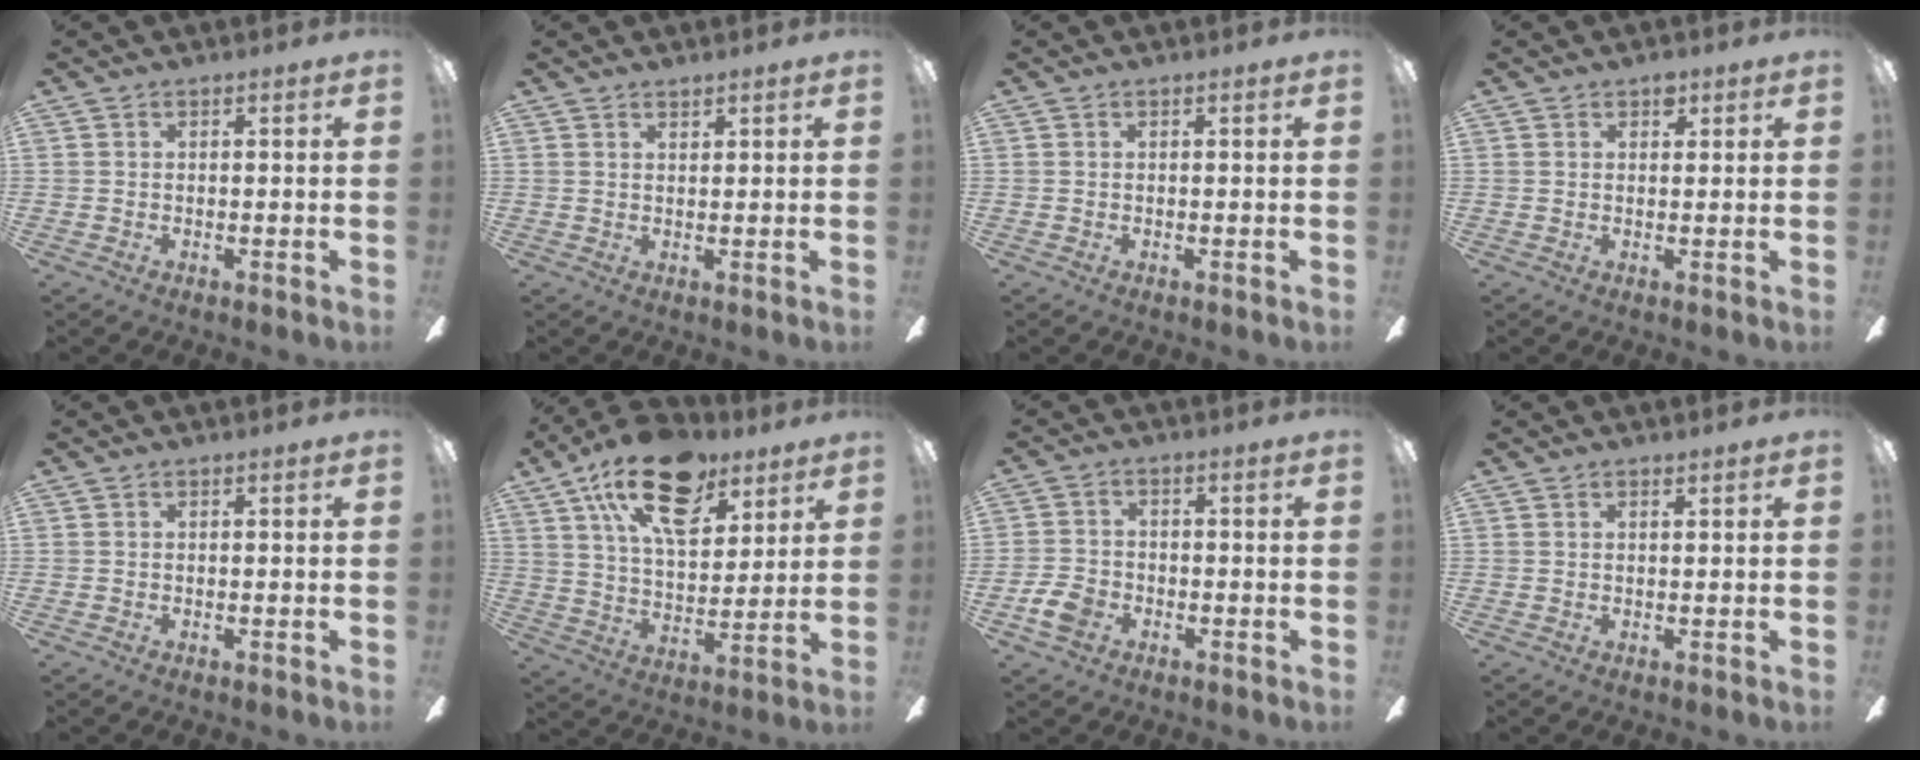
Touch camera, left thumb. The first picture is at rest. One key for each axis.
{"total": 1.2, "fx": 1.1, "fy": 0.3, "fz": 0.3, "tx": -0.006, "ty": -0.001, "tz": 0.021}
{"total": 0.0}
{"total": 2.4, "fx": 1.4, "fy": 1.5, "fz": 1.1, "tx": 0.000, "ty": -0.005, "tz": 0.020}
{"total": 0.0}
{"total": 21.1, "fx": 12.2, "fy": 10.9, "fz": 13.2, "tx": -0.213, "ty": -0.052, "tz": 0.212}
{"total": 5.8, "fx": -2.7, "fy": 4.1, "fz": 2.9, "tx": -0.069, "ty": 0.011, "tz": -0.052}
{"total": 0.8, "fx": 0.6, "fy": 0.2, "fz": 0.3, "tx": 0.000, "ty": -0.003, "tz": 0.010}